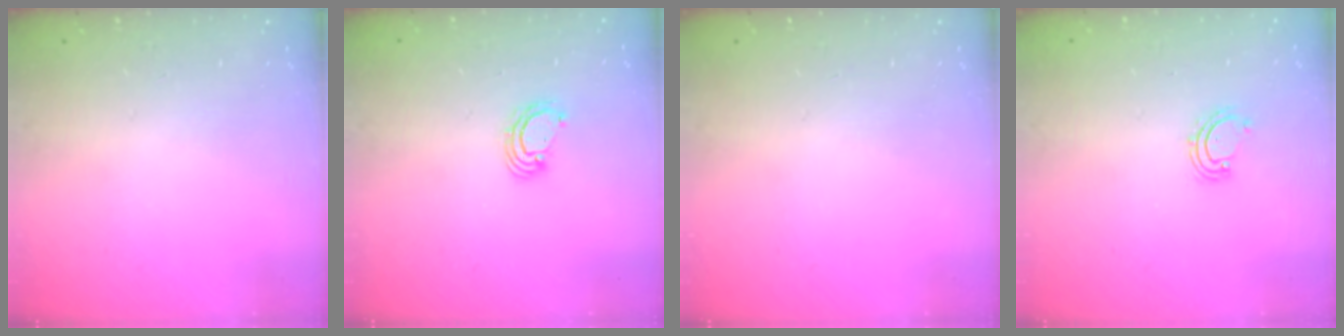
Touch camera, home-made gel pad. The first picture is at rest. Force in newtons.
{"total": 3.8, "press": 3.8, "slide": 0.1}
{"total": 0.0}
{"total": 2.7, "press": 2.6, "slide": 0.5}